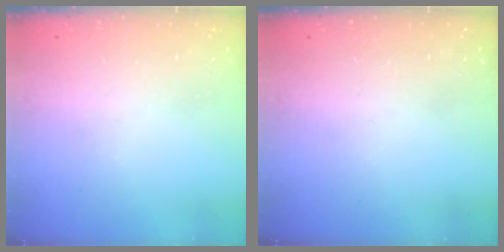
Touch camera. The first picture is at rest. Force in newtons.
{"total": 0.0}